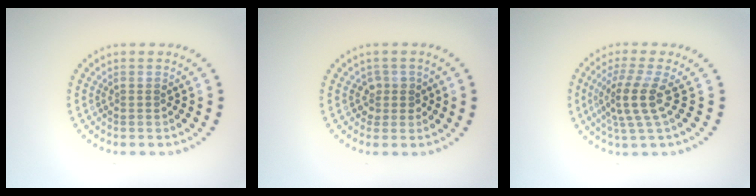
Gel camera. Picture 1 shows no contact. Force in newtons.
{"total": 1.7, "press": 1.3, "slide": 1.0}
{"total": 3.6, "press": 2.7, "slide": 2.5}